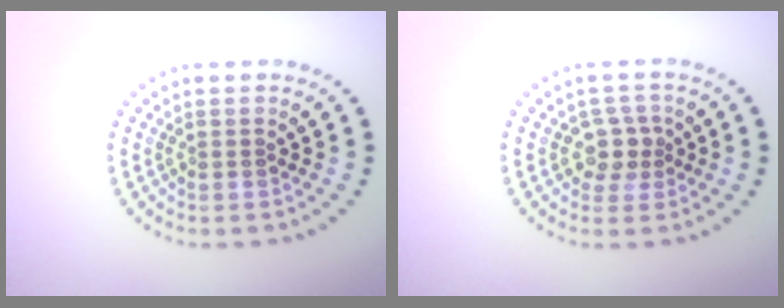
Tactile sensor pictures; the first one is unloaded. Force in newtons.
{"total": 2.4, "press": 2.2, "slide": 1.1}